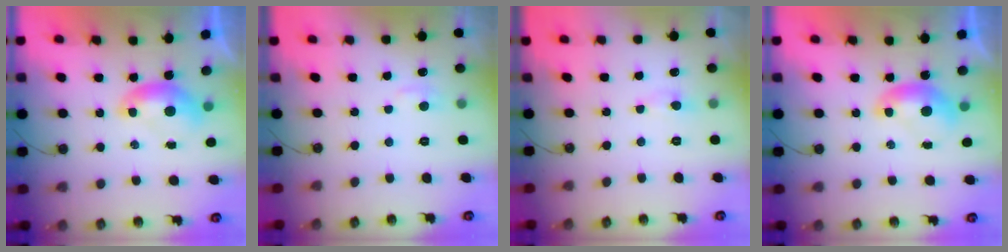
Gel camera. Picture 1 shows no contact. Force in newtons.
{"total": 1.7, "press": 1.5, "slide": 0.7}
{"total": 0.0}
{"total": 0.0}